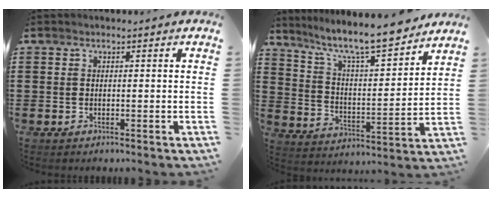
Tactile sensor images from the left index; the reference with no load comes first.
{"total": 9.3, "force": [8.0, 0.8, 4.7], "torque": [-0.113, -0.050, 0.132]}